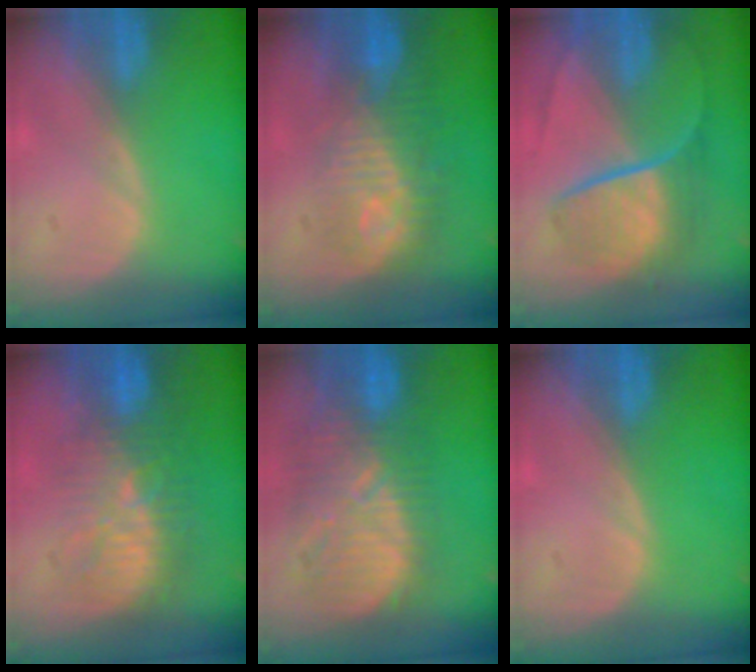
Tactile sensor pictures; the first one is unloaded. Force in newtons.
{"total": 9.4, "press": 8.8, "slide": 3.1}
{"total": 9.2, "press": 7.7, "slide": 5.0}
{"total": 9.2, "press": 9.0, "slide": 2.0}
{"total": 12.0, "press": 11.3, "slide": 4.1}
{"total": 0.0}